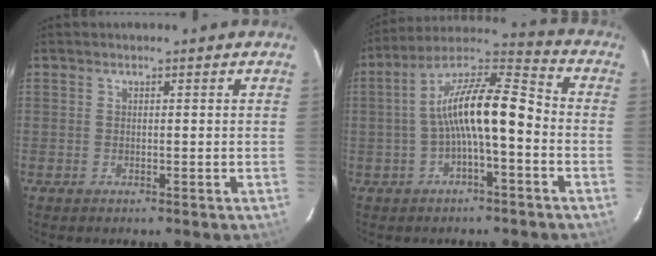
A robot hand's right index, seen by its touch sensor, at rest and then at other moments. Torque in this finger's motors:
{"motor_torque": [1.71, -0.36, 1.05, 0.21]}